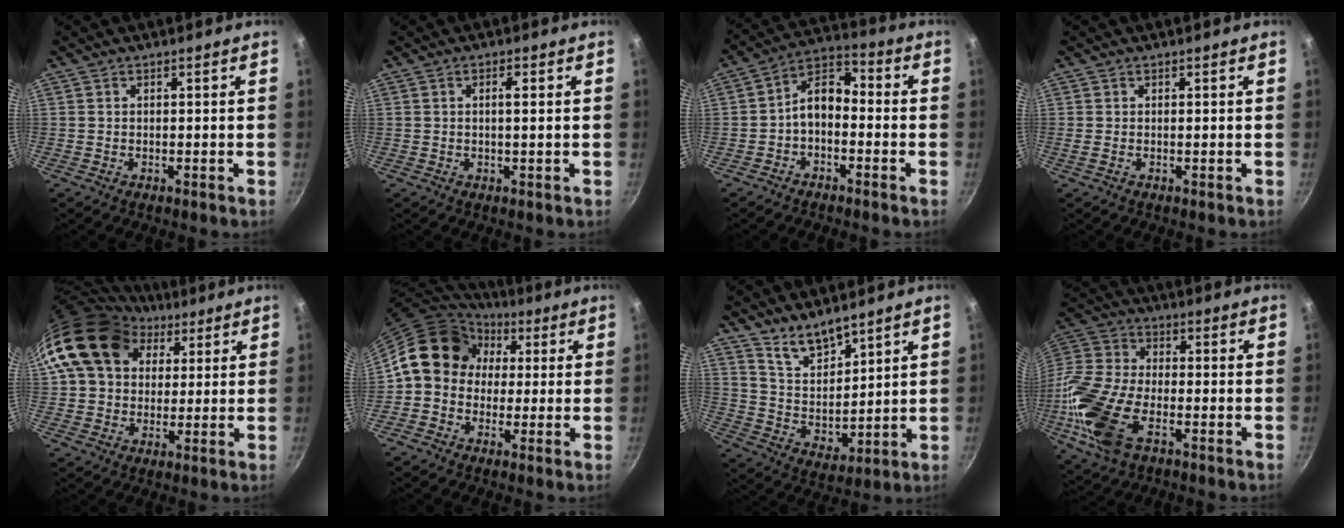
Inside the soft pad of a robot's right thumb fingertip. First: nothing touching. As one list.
[{"total": 2.1, "force": [0.4, 0.4, 2.0], "torque": [-0.042, 0.003, 0.007]}, {"total": 7.5, "force": [-2.1, 4.8, 5.4], "torque": [-0.077, 0.052, -0.049]}, {"total": 0.7, "force": [0.1, 0.1, 0.7], "torque": [-0.015, -0.001, -0.001]}, {"total": 16.9, "force": [6.9, 12.8, 8.7], "torque": [-0.132, 0.006, 0.113]}, {"total": 13.5, "force": [1.6, 11.7, 6.6], "torque": [-0.080, 0.033, 0.003]}, {"total": 9.6, "force": [7.4, 4.2, 4.4], "torque": [-0.052, -0.063, 0.148]}, {"total": 18.1, "force": [-6.0, 9.6, 14.1], "torque": [-0.305, 0.014, -0.132]}]